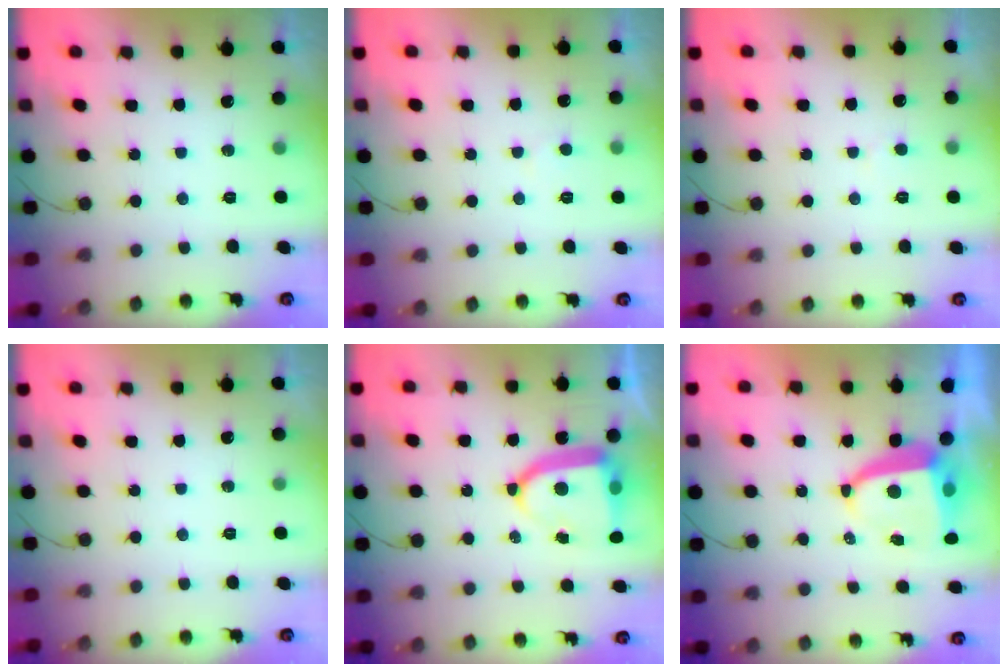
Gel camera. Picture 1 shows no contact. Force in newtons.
{"total": 2.3, "press": 2.3, "slide": 0.3}
{"total": 2.7, "press": 2.7, "slide": 0.2}
{"total": 0.0}
{"total": 9.3, "press": 9.2, "slide": 1.0}
{"total": 8.0, "press": 7.9, "slide": 1.0}